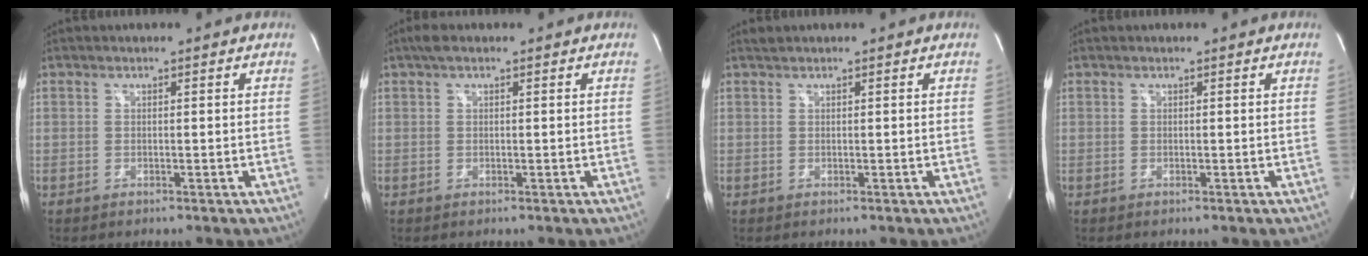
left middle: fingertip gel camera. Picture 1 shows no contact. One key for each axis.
{"total": 2.1, "fx": 1.3, "fy": 0.7, "fz": 1.5, "tx": -0.035, "ty": 0.022, "tz": 0.023}
{"total": 0.6, "fx": 0.5, "fy": -0.1, "fz": 0.1, "tx": -0.011, "ty": 0.008, "tz": 0.015}
{"total": 0.0}